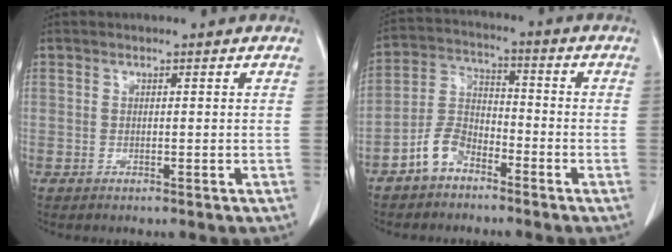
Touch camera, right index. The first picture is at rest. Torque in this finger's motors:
{"motor_torque": [0.04, -0.07, -0.03, -0.03]}